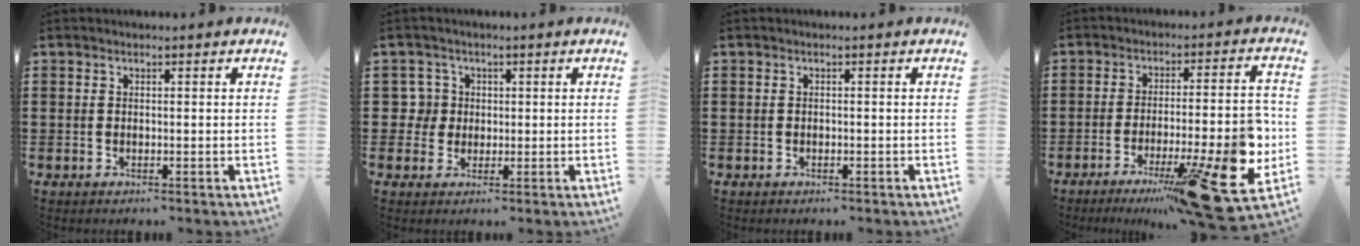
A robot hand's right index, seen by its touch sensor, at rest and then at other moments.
{"total": 3.1, "force": [0.5, 3.0, 0.6], "torque": [-0.025, 0.013, 0.006]}
{"total": 0.0}
{"total": 17.1, "force": [-7.1, 3.3, 15.2], "torque": [-0.206, 0.008, -0.104]}